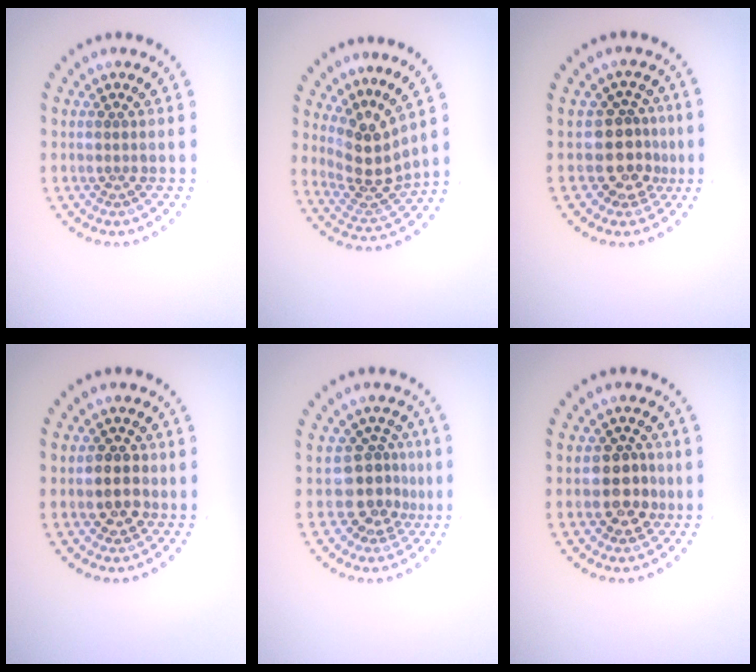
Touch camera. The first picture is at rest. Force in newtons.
{"total": 3.5, "press": 2.7, "slide": 2.3}
{"total": 3.5, "press": 2.7, "slide": 2.2}
{"total": 2.6, "press": 2.6, "slide": 0.6}
{"total": 3.3, "press": 2.4, "slide": 2.2}
{"total": 2.9, "press": 2.7, "slide": 1.0}